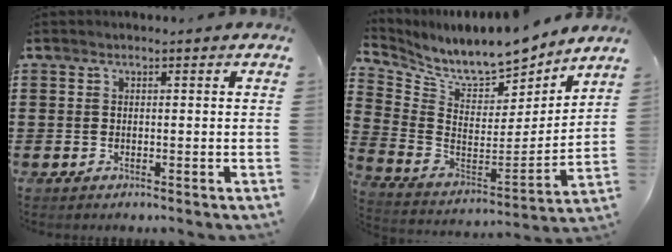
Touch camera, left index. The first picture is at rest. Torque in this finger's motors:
{"motor_torque": [2.14, 0.00, 0.39, 0.11]}